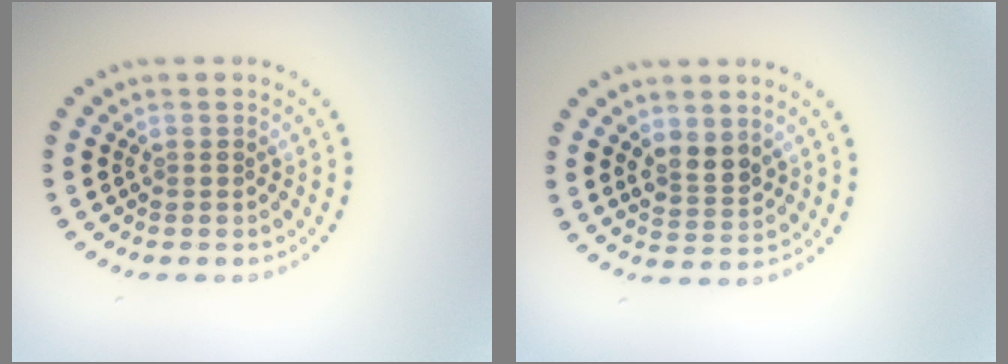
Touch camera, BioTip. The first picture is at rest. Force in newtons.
{"total": 2.5, "press": 2.3, "slide": 1.0}